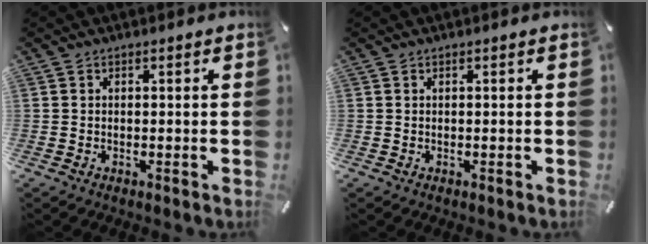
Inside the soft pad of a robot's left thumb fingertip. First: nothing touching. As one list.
[{"total": 0.0}]